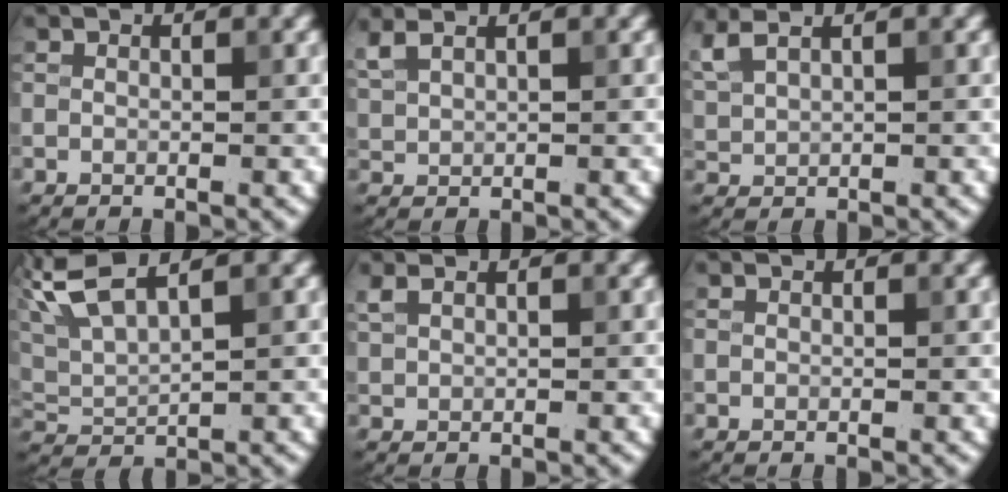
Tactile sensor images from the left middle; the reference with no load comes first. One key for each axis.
{"total": 2.1, "fx": 1.6, "fy": 0.7, "fz": 1.1, "tx": -0.031, "ty": 0.007, "tz": 0.041}
{"total": 3.3, "fx": 2.3, "fy": 1.1, "fz": 2.1, "tx": -0.064, "ty": 0.019, "tz": 0.049}
{"total": 4.5, "fx": 3.3, "fy": 0.9, "fz": 2.9, "tx": -0.070, "ty": 0.020, "tz": 0.068}
{"total": 1.3, "fx": 1.0, "fy": 0.5, "fz": 0.7, "tx": -0.019, "ty": 0.002, "tz": 0.024}
{"total": 0.0}